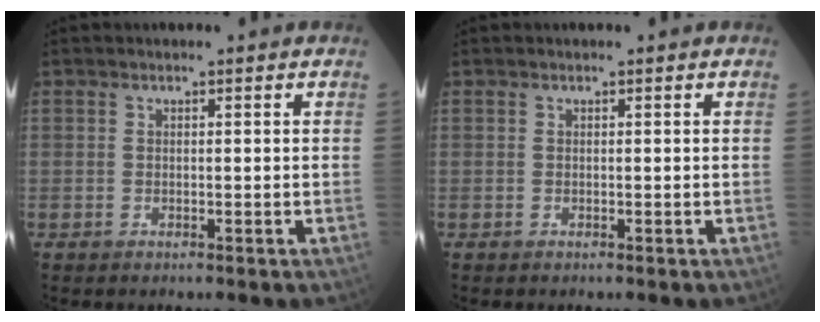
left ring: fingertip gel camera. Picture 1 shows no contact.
{"total": 0.0}